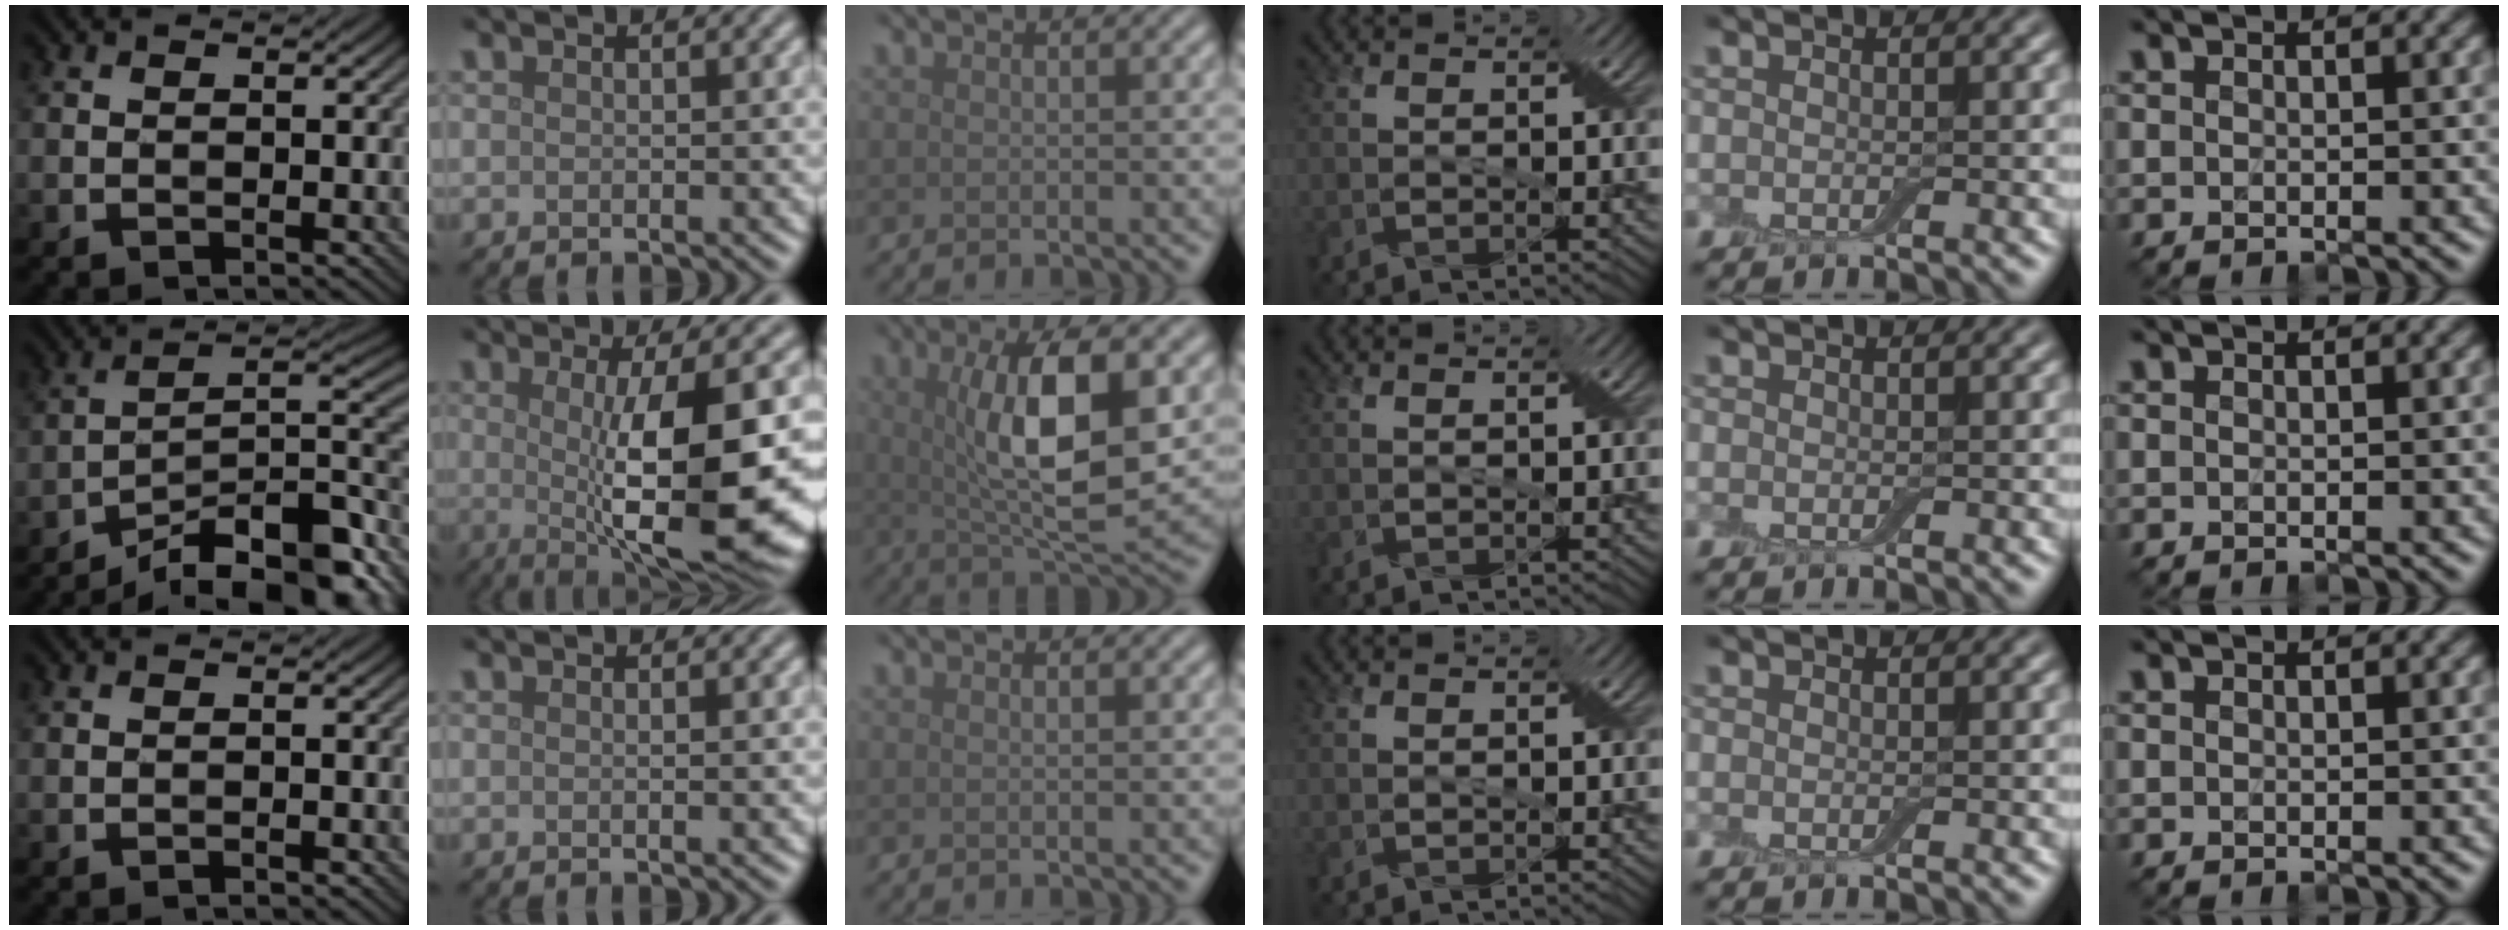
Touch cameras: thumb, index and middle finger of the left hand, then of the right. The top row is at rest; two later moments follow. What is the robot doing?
{"motion": "extract", "object": "backpack"}